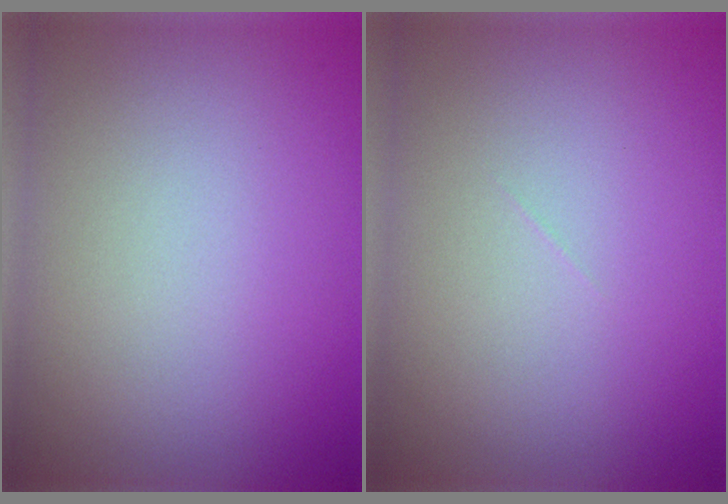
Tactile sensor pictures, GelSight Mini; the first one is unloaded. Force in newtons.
{"total": 0.0}